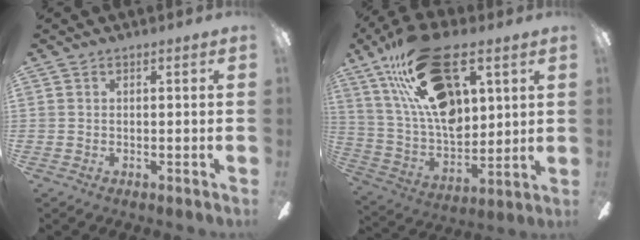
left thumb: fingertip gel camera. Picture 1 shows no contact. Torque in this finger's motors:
{"motor_torque": [2.22, 2.79, 1.39, -1.38, 0.55]}